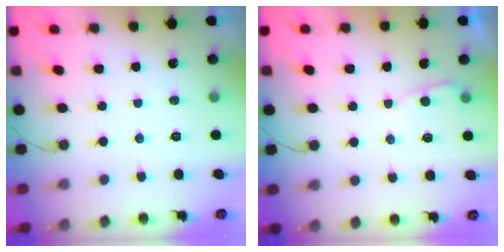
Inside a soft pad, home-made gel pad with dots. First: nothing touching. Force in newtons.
{"total": 3.0, "press": 2.9, "slide": 0.3}